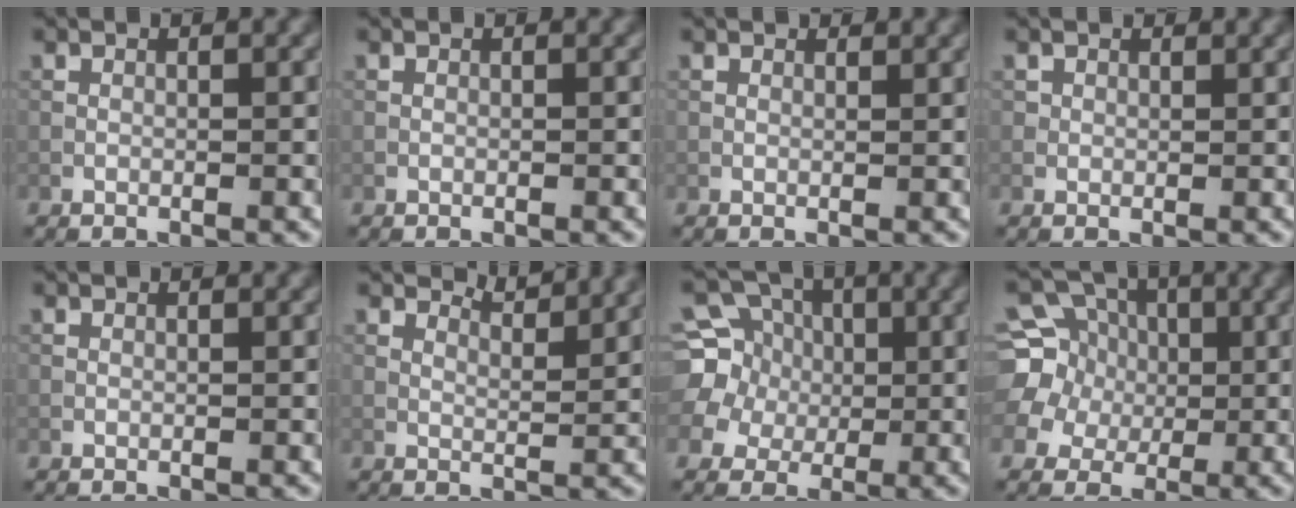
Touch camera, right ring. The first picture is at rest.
{"total": 0.0}
{"total": 1.3, "force": [1.1, 0.6, 0.5], "torque": [-0.012, -0.002, 0.011]}
{"total": 1.5, "force": [1.0, 1.0, 0.4], "torque": [-0.007, -0.001, 0.012]}
{"total": 0.0}
{"total": 2.8, "force": [2.6, 0.4, 0.8], "torque": [-0.018, -0.010, 0.040]}
{"total": 9.2, "force": [2.1, 8.3, 3.6], "torque": [-0.102, 0.037, 0.022]}
{"total": 10.6, "force": [2.7, 9.2, 4.4], "torque": [-0.124, 0.038, 0.034]}